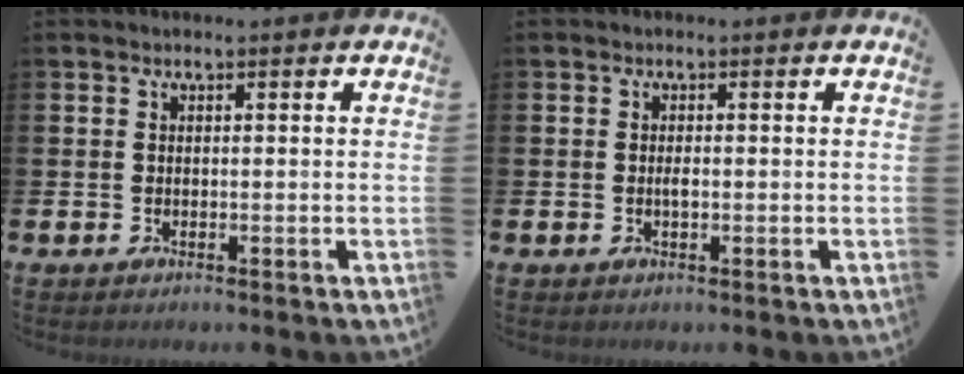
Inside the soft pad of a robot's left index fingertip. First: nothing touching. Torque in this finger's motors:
{"motor_torque": [0.28, -0.03, 0.02, 0.04]}